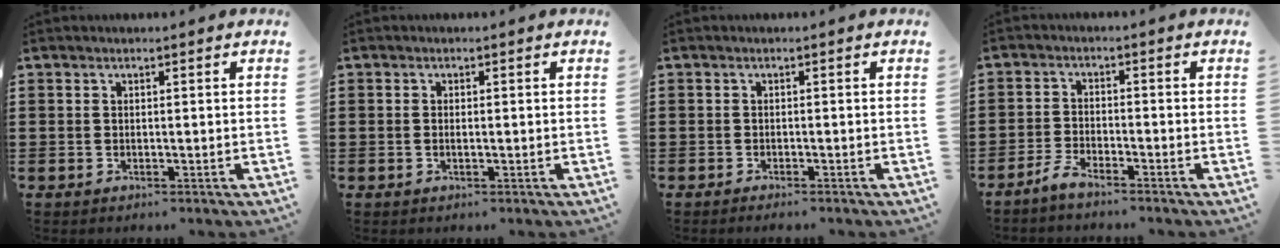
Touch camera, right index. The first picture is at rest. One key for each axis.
{"total": 0.8, "fx": -0.3, "fy": 0.2, "fz": 0.8, "tx": -0.016, "ty": -0.004, "tz": -0.004}
{"total": 0.8, "fx": -0.8, "fy": -0.1, "fz": 0.1, "tx": -0.004, "ty": -0.004, "tz": -0.016}
{"total": 2.8, "fx": -2.6, "fy": 0.2, "fz": 1.0, "tx": -0.033, "ty": 0.001, "tz": -0.057}